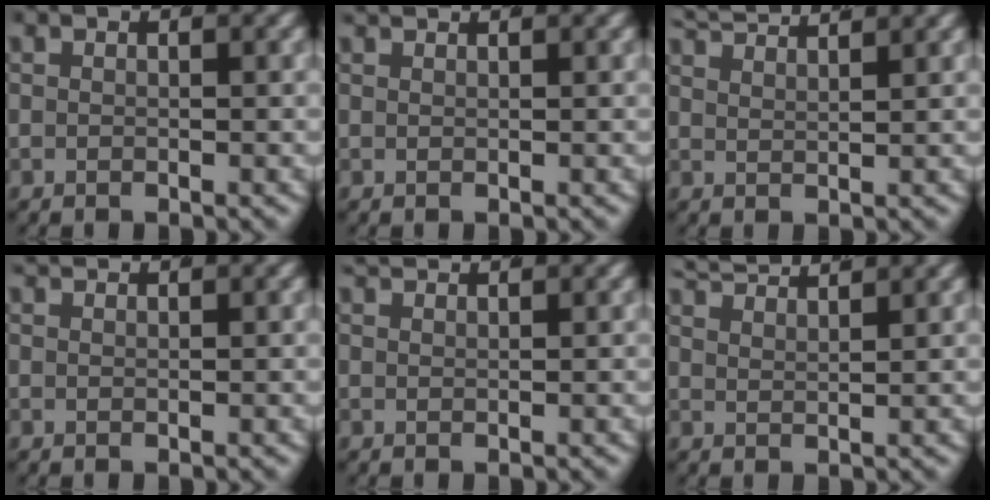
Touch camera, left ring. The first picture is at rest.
{"total": 1.3, "force": [1.2, -0.5, 0.3], "torque": [0.002, 0.002, 0.021]}
{"total": 4.1, "force": [4.0, 0.0, 1.1], "torque": [-0.022, 0.002, 0.073]}
{"total": 1.7, "force": [1.5, -0.5, 0.3], "torque": [-0.001, 0.001, 0.029]}
{"total": 2.0, "force": [1.9, -0.5, 0.3], "torque": [-0.005, 0.000, 0.036]}
{"total": 4.6, "force": [4.4, 0.1, 1.4], "torque": [-0.026, 0.003, 0.079]}